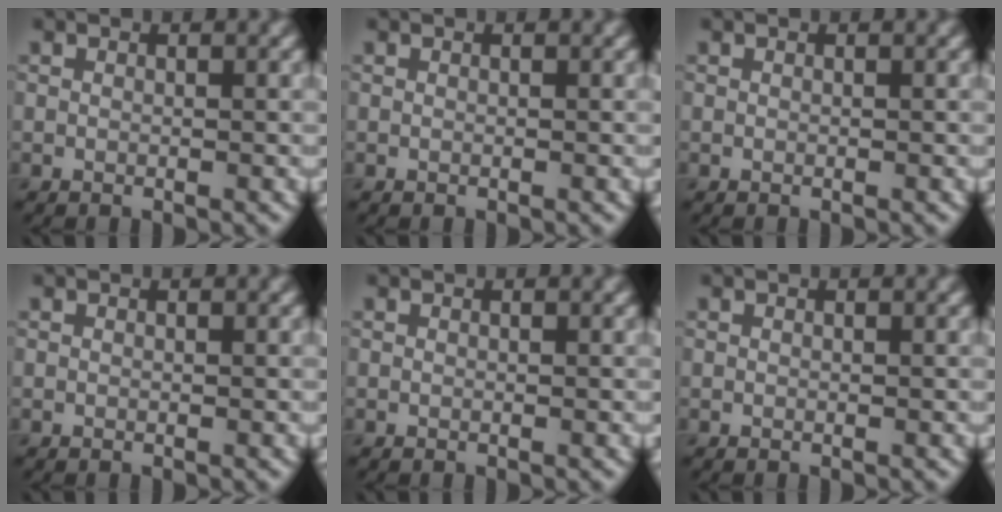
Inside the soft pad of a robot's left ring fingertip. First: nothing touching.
{"total": 0.0}
{"total": 0.0}
{"total": 0.0}
{"total": 0.0}
{"total": 0.0}